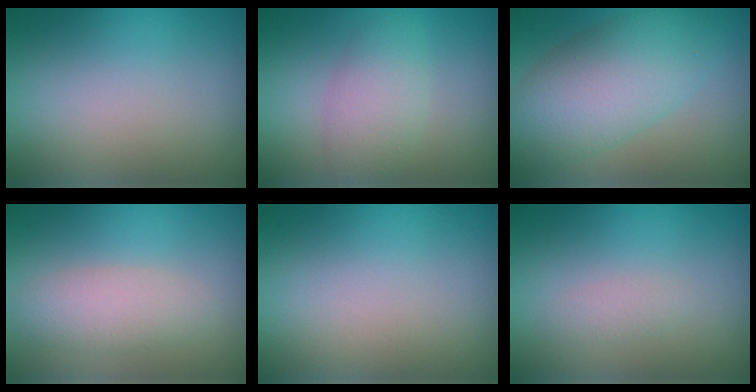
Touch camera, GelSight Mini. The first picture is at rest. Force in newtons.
{"total": 3.2, "press": 3.2, "slide": 0.1}
{"total": 7.5, "press": 7.5, "slide": 0.3}
{"total": 2.8, "press": 2.8, "slide": 0.3}
{"total": 0.0}
{"total": 1.0, "press": 1.0, "slide": 0.0}